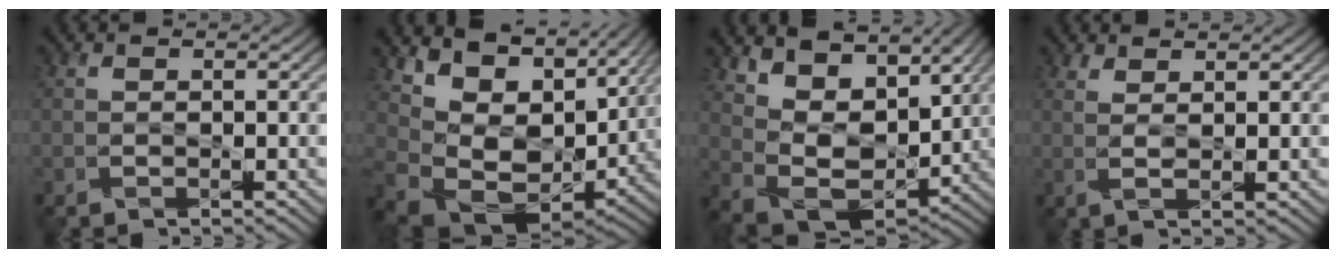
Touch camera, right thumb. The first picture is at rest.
{"total": 11.4, "force": [3.4, 6.8, 8.5], "torque": [-0.163, -0.020, 0.078]}
{"total": 10.5, "force": [5.0, 5.9, 7.0], "torque": [-0.160, 0.005, 0.089]}
{"total": 1.8, "force": [1.3, -0.1, 1.2], "torque": [-0.024, -0.001, 0.029]}